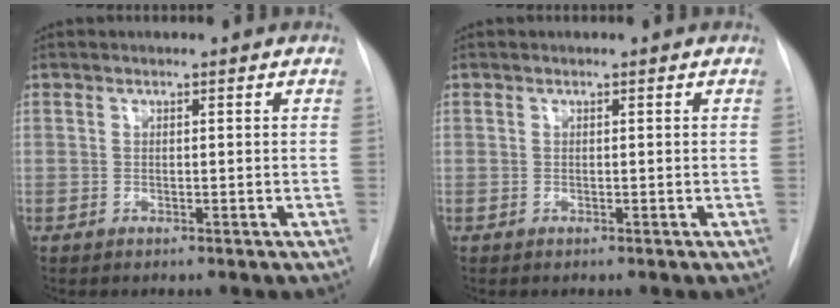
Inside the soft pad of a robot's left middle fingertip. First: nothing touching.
{"total": 0.0}